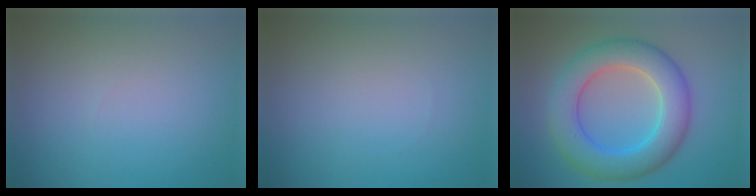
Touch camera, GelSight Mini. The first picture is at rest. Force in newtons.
{"total": 0.0}
{"total": 7.5, "press": 7.5, "slide": 0.2}